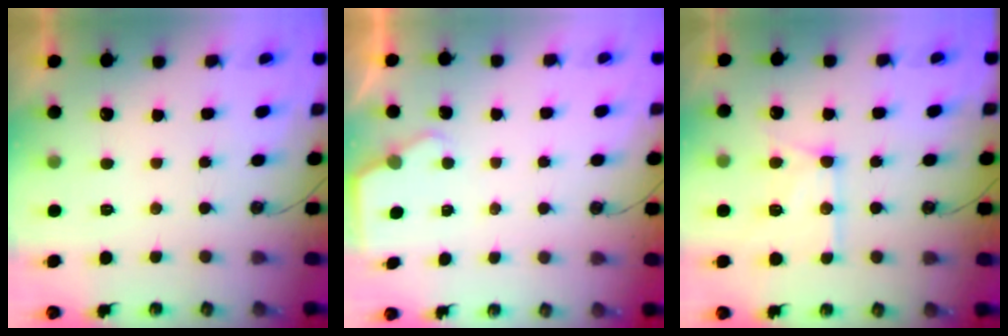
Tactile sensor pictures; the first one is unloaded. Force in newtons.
{"total": 2.1, "press": 2.0, "slide": 0.4}
{"total": 13.0, "press": 12.9, "slide": 1.3}